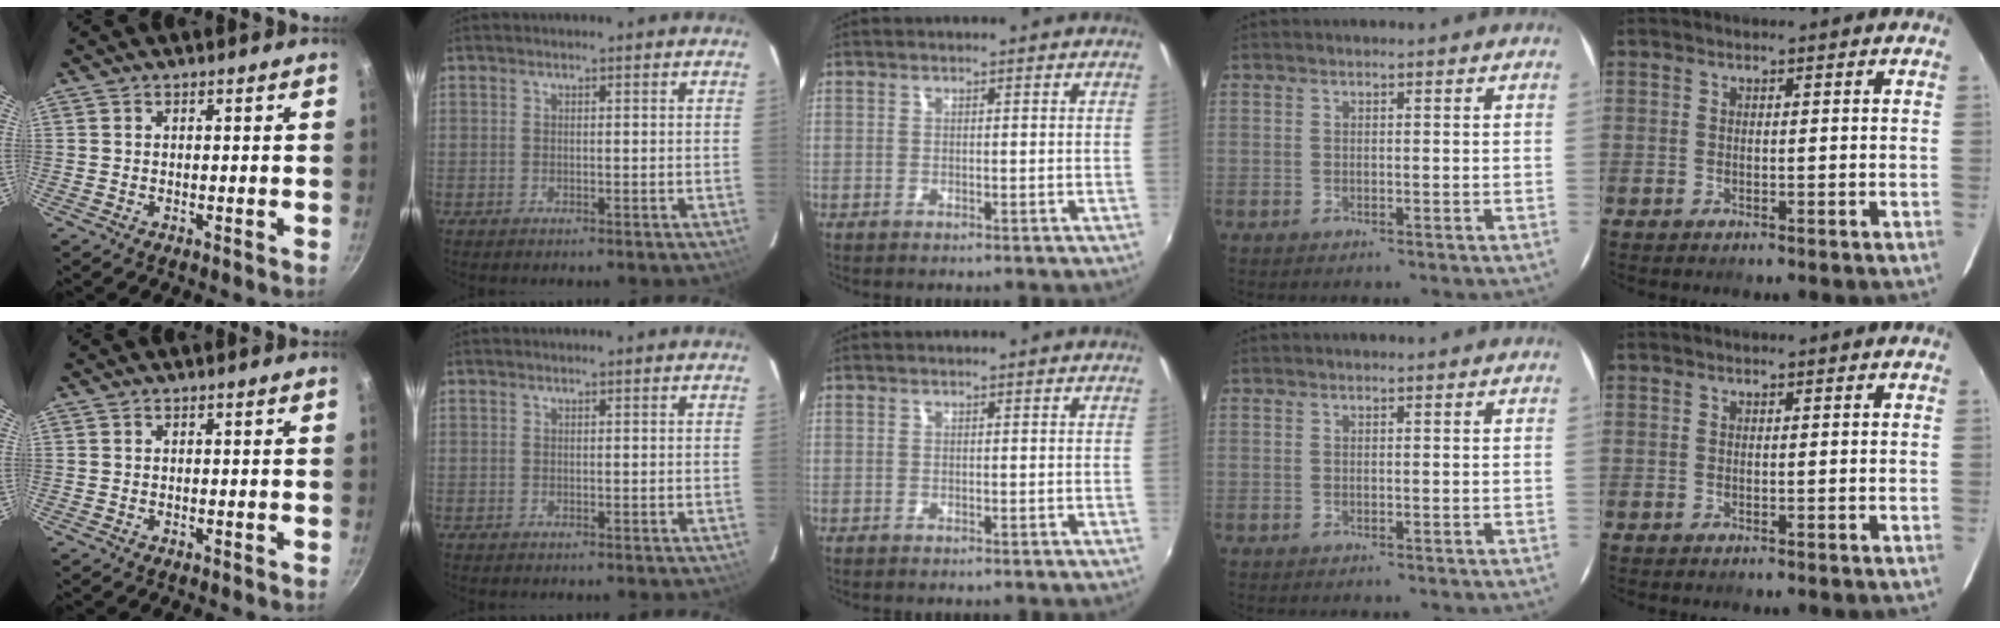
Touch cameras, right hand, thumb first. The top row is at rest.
{}